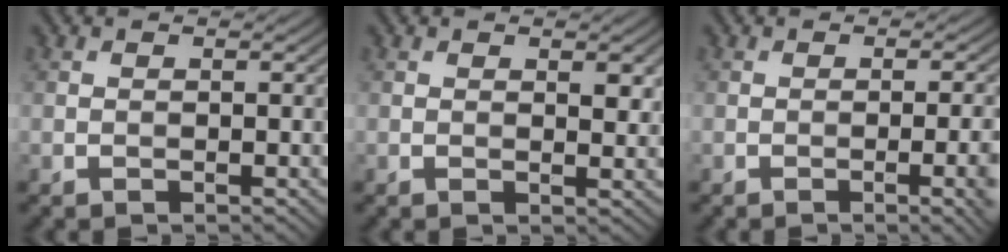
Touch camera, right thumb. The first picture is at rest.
{"total": 2.0, "force": [0.8, 0.9, 1.6], "torque": [-0.023, -0.006, 0.017]}
{"total": 4.5, "force": [-1.1, 1.0, 4.2], "torque": [-0.057, 0.002, -0.014]}